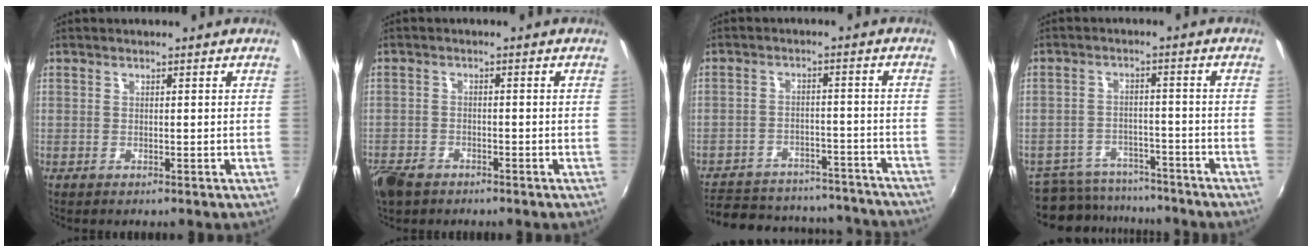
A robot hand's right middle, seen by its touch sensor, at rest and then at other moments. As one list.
[{"total": 7.0, "force": [-5.0, 3.9, 3.0], "torque": [-0.089, -0.016, -0.095]}, {"total": 26.2, "force": [-22.6, 9.4, 9.3], "torque": [-0.198, 0.026, -0.276]}, {"total": 13.5, "force": [-11.7, 5.5, 3.8], "torque": [-0.105, 0.005, -0.164]}]